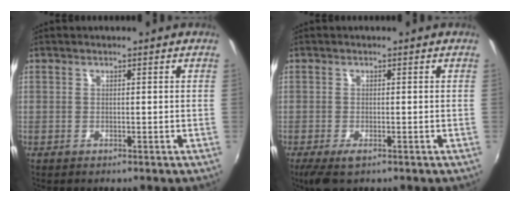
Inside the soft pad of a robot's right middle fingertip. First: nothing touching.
{"total": 4.1, "force": [-2.5, 1.3, 3.0], "torque": [-0.064, -0.018, -0.041]}